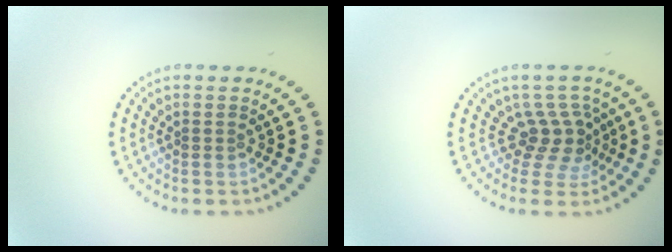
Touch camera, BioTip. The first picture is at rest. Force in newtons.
{"total": 2.9, "press": 1.9, "slide": 2.2}